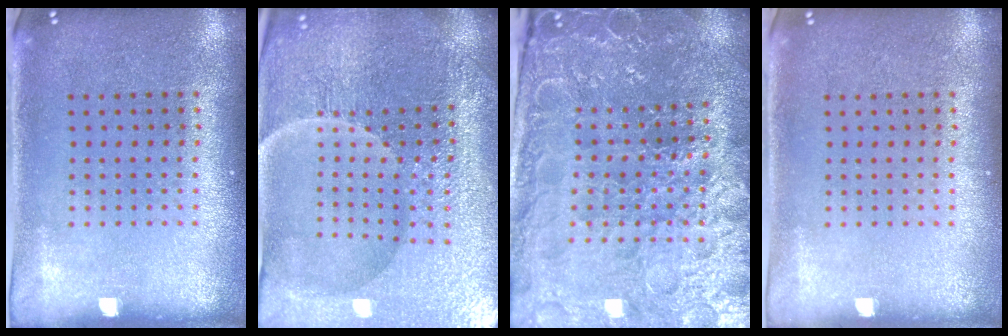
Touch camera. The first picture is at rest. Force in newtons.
{"total": 5.0, "press": 4.9, "slide": 1.3}
{"total": 4.6, "press": 4.5, "slide": 1.1}
{"total": 0.0}